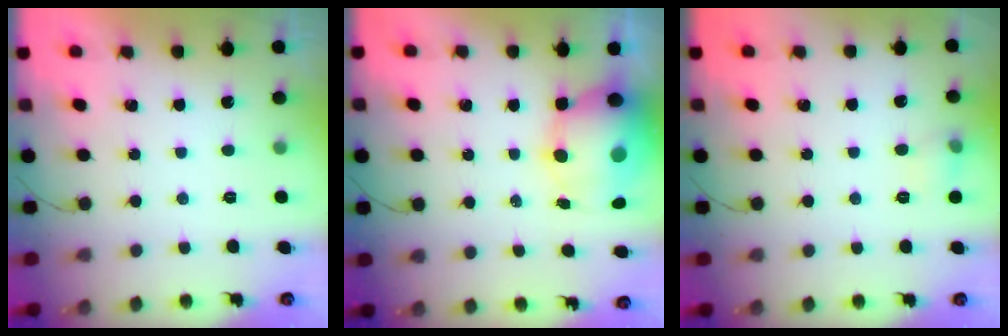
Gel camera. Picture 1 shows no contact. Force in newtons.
{"total": 11.5, "press": 11.1, "slide": 3.1}
{"total": 5.5, "press": 5.3, "slide": 1.6}